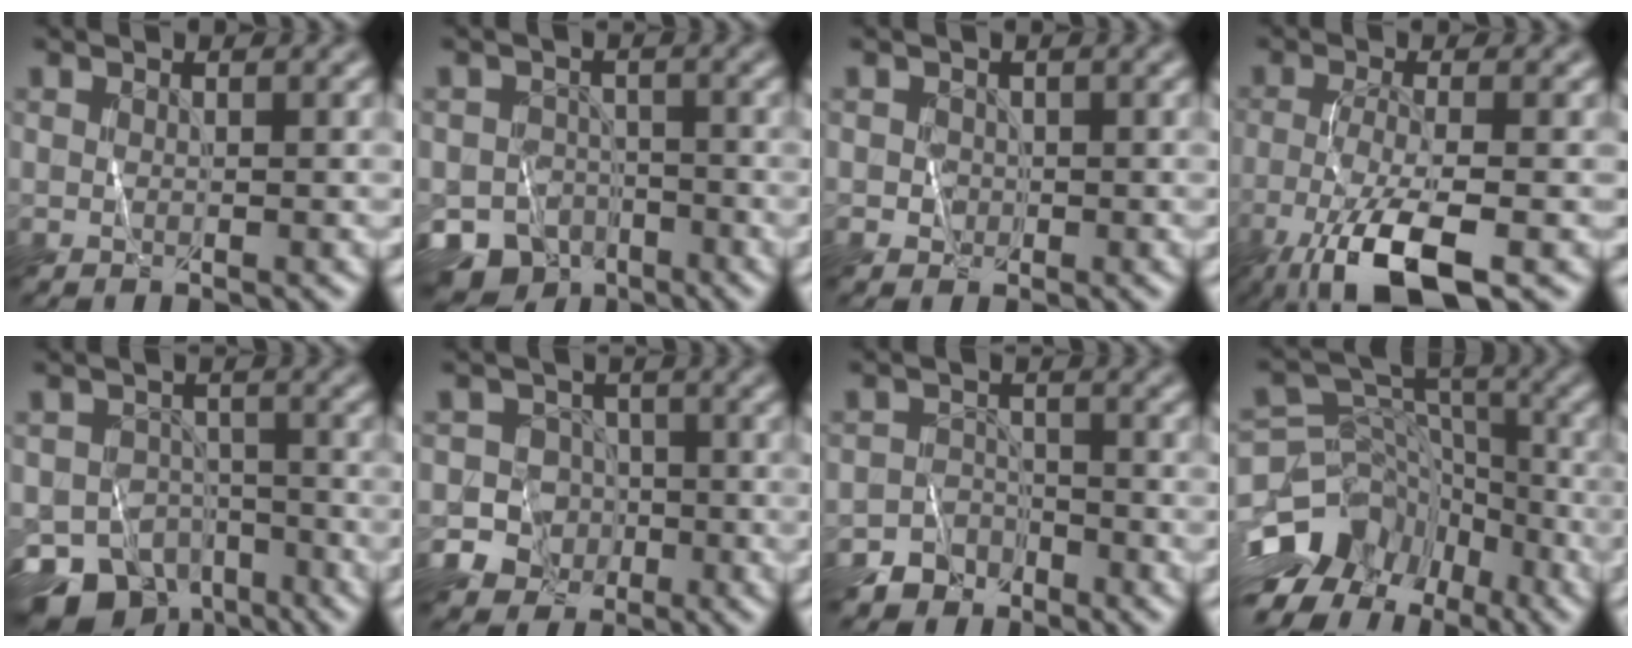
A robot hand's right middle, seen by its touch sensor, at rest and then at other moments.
{"total": 8.6, "force": [-6.3, 5.4, 2.4], "torque": [-0.031, -0.021, -0.099]}
{"total": 1.0, "force": [-0.1, 0.9, 0.1], "torque": [0.003, -0.003, -0.001]}
{"total": 7.7, "force": [-4.3, 1.8, 6.1], "torque": [-0.118, -0.008, -0.087]}
{"total": 10.5, "force": [-7.3, 6.4, 3.9], "torque": [-0.057, -0.020, -0.110]}
{"total": 8.5, "force": [-4.1, 7.4, 1.1], "torque": [0.001, -0.010, -0.090]}
{"total": 4.8, "force": [-3.9, 2.9, 0.0], "torque": [0.031, 0.001, -0.064]}
{"total": 10.1, "force": [-5.6, 7.3, 4.3], "torque": [-0.084, 0.017, -0.097]}